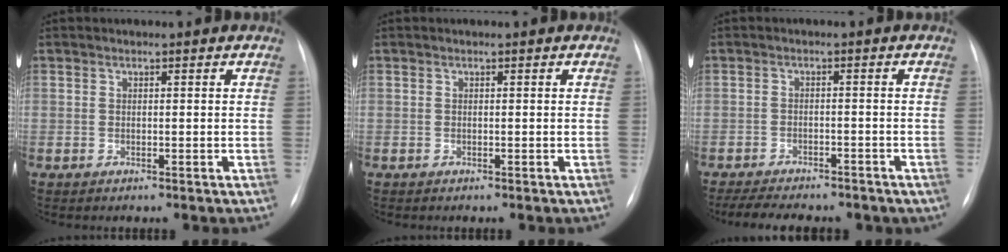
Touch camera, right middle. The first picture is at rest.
{"total": 0.0}
{"total": 12.1, "force": [-10.0, 4.2, 5.5], "torque": [-0.098, 0.001, -0.127]}